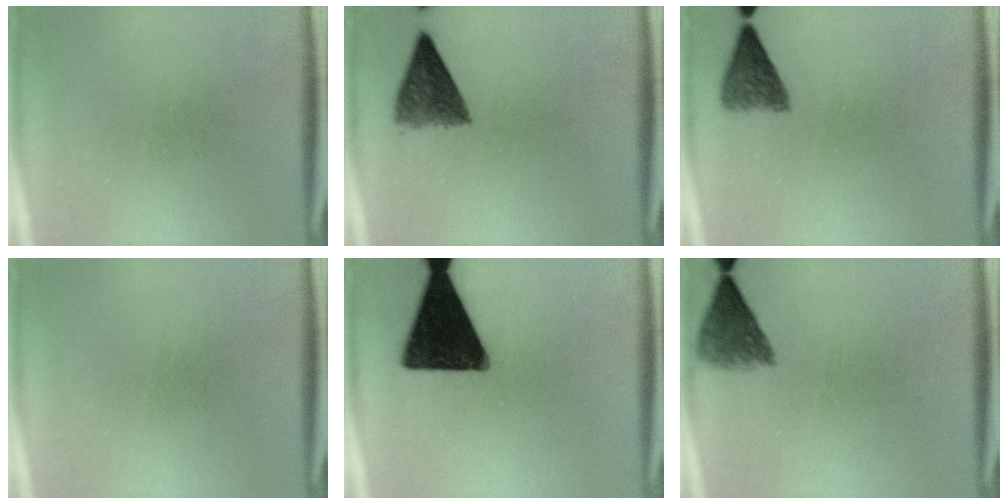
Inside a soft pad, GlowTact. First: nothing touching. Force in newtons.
{"total": 6.5}
{"total": 4.1}
{"total": 0.0}
{"total": 18.8}
{"total": 5.0}